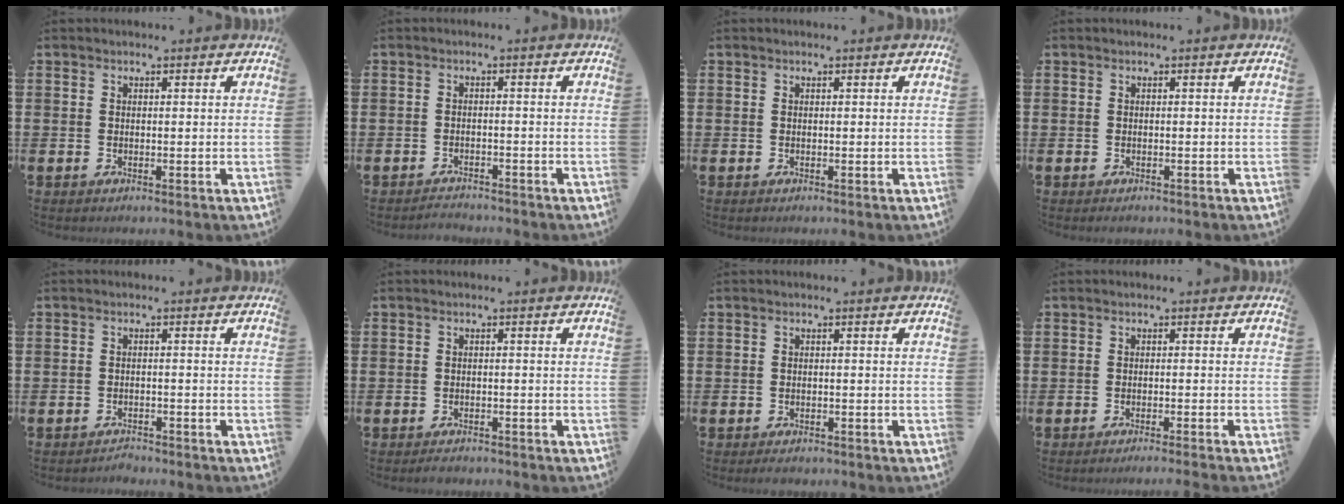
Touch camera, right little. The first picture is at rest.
{"total": 1.5, "force": [-1.5, 0.0, -0.2], "torque": [-0.001, 0.005, -0.032]}
{"total": 0.0}
{"total": 0.0}
{"total": 1.3, "force": [-1.3, 0.0, -0.1], "torque": [-0.002, 0.004, -0.028]}
{"total": 1.0, "force": [-1.0, 0.1, 0.1], "torque": [-0.005, 0.000, -0.021]}
{"total": 0.7, "force": [-0.7, 0.2, 0.2], "torque": [-0.005, -0.002, -0.014]}
{"total": 1.0, "force": [-0.9, -0.3, 0.2], "torque": [-0.001, 0.001, -0.019]}